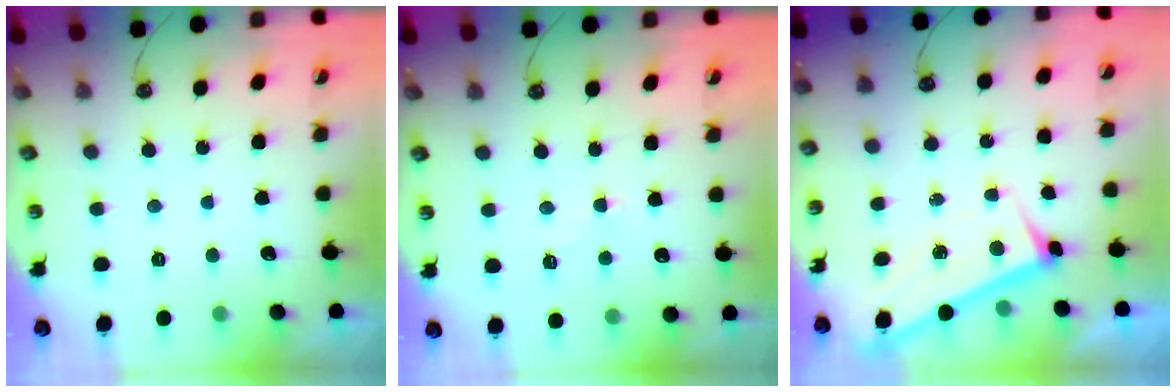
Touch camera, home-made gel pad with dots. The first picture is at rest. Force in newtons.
{"total": 1.5, "press": 1.4, "slide": 0.6}
{"total": 3.0, "press": 3.0, "slide": 0.2}